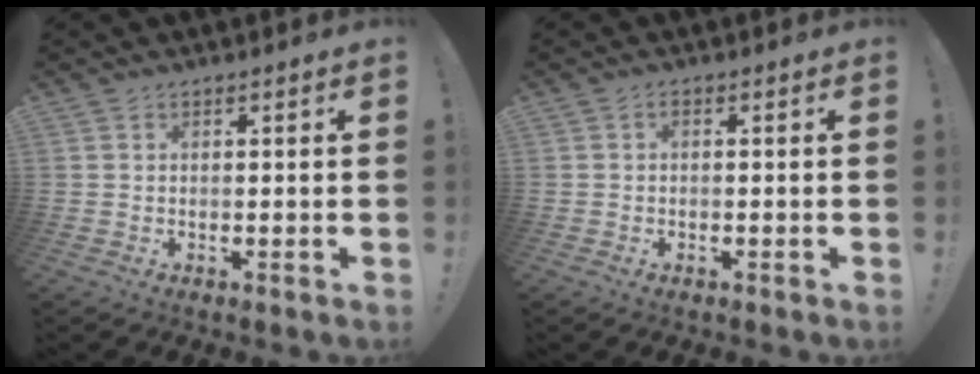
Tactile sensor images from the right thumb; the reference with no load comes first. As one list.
[{"total": 1.0, "force": [-0.5, 0.2, 0.9], "torque": [-0.016, 0.003, -0.009]}]